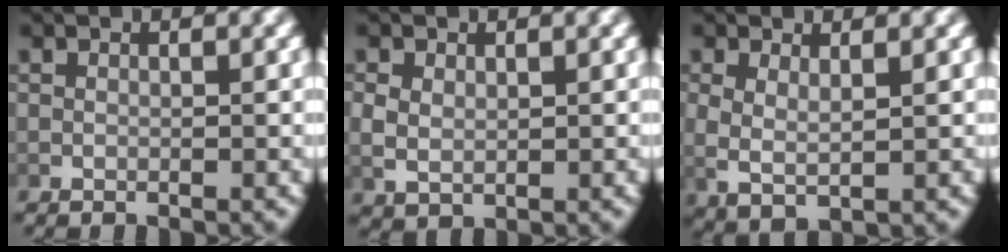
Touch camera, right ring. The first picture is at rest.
{"total": 2.4, "force": [0.6, 1.8, 1.4], "torque": [-0.034, -0.010, 0.025]}
{"total": 4.7, "force": [0.5, 3.3, 3.3], "torque": [-0.077, -0.017, 0.021]}